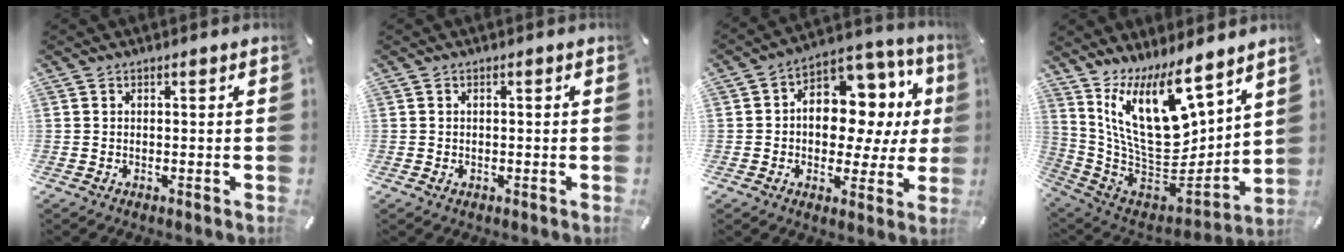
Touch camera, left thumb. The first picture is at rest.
{"total": 0.9, "force": [-0.1, 0.6, 0.7], "torque": [-0.013, 0.002, -0.004]}
{"total": 12.4, "force": [1.6, 9.2, 8.1], "torque": [-0.107, -0.021, 0.032]}
{"total": 20.0, "force": [9.6, 9.6, 14.6], "torque": [-0.294, -0.088, 0.173]}